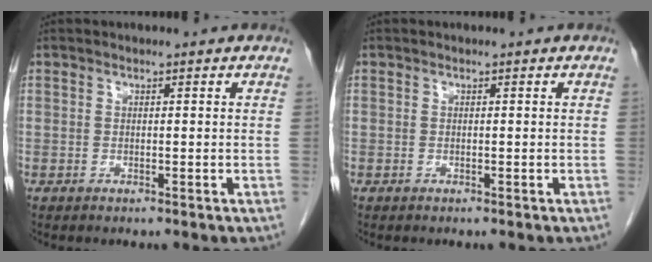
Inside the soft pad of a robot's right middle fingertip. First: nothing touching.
{"total": 0.0}